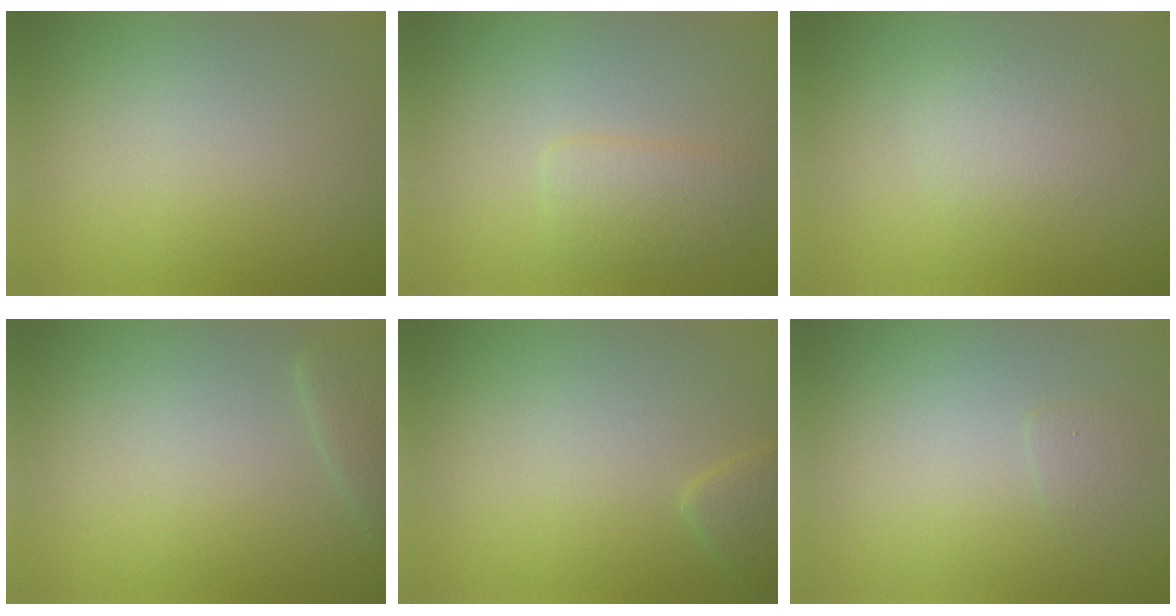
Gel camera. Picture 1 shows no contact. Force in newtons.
{"total": 1.9, "press": 1.9, "slide": 0.1}
{"total": 2.0, "press": 2.0, "slide": 0.0}
{"total": 1.6, "press": 1.6, "slide": 0.1}
{"total": 1.4, "press": 1.4, "slide": 0.1}
{"total": 0.7, "press": 0.7, "slide": 0.1}